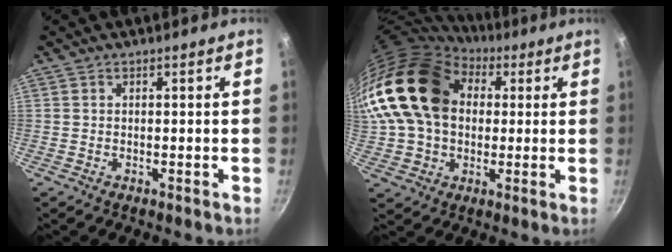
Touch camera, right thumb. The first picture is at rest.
{"total": 22.1, "force": [4.7, 16.2, 14.3], "torque": [-0.251, 0.035, 0.078]}